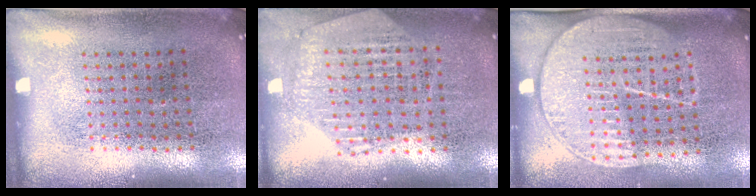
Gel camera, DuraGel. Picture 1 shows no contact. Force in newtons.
{"total": 1.1, "press": 1.1, "slide": 0.3}
{"total": 1.8, "press": 1.5, "slide": 1.0}